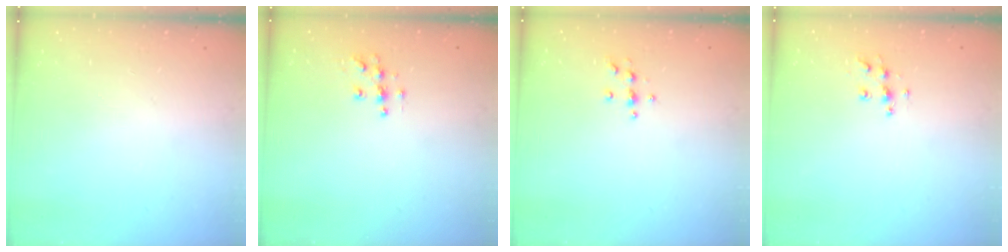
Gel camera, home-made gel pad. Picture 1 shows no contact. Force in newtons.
{"total": 5.7, "press": 5.7, "slide": 0.4}
{"total": 4.0, "press": 3.9, "slide": 0.6}
{"total": 6.6, "press": 6.5, "slide": 0.3}